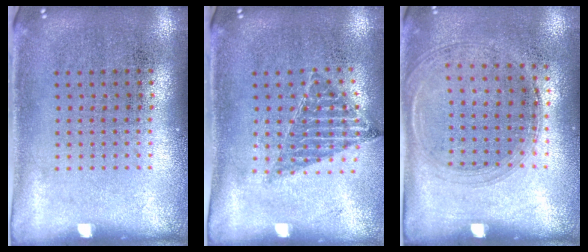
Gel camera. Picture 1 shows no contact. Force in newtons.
{"total": 0.9, "press": 0.9, "slide": 0.1}
{"total": 1.4, "press": 1.2, "slide": 0.6}